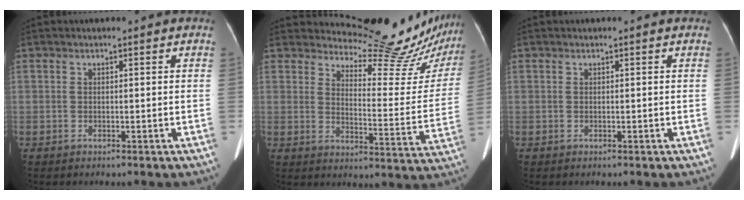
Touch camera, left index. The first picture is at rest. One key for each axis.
{"total": 17.6, "fx": 17.3, "fy": 2.0, "fz": 2.7, "tx": -0.028, "ty": -0.104, "tz": 0.198}
{"total": 0.9, "fx": 0.8, "fy": 0.1, "fz": 0.3, "tx": -0.005, "ty": 0.018, "tz": 0.014}